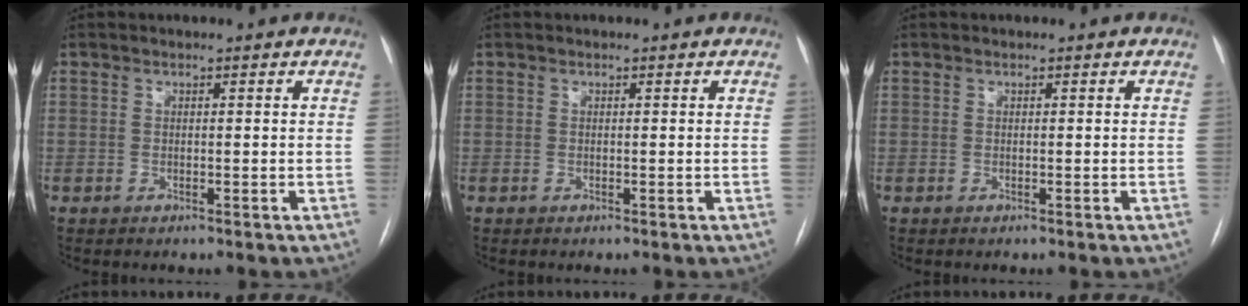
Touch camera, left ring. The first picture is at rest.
{"total": 0.0}
{"total": 0.0}